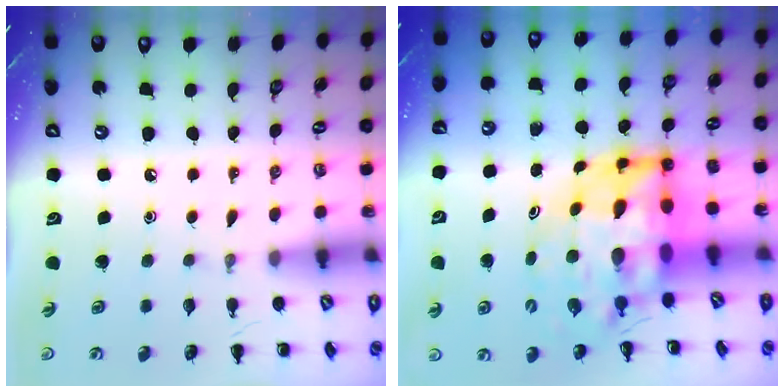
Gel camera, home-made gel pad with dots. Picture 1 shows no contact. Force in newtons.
{"total": 11.8, "press": 11.3, "slide": 3.2}